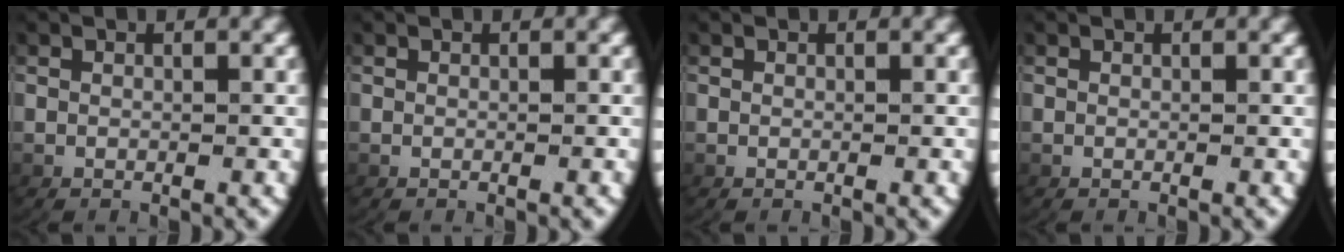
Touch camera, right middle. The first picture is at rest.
{"total": 0.0}
{"total": 0.0}
{"total": 0.0}